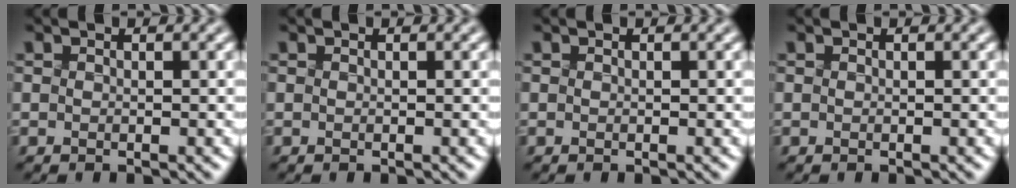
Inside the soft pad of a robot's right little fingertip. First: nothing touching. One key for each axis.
{"total": 0.0}
{"total": 0.0}
{"total": 0.0}